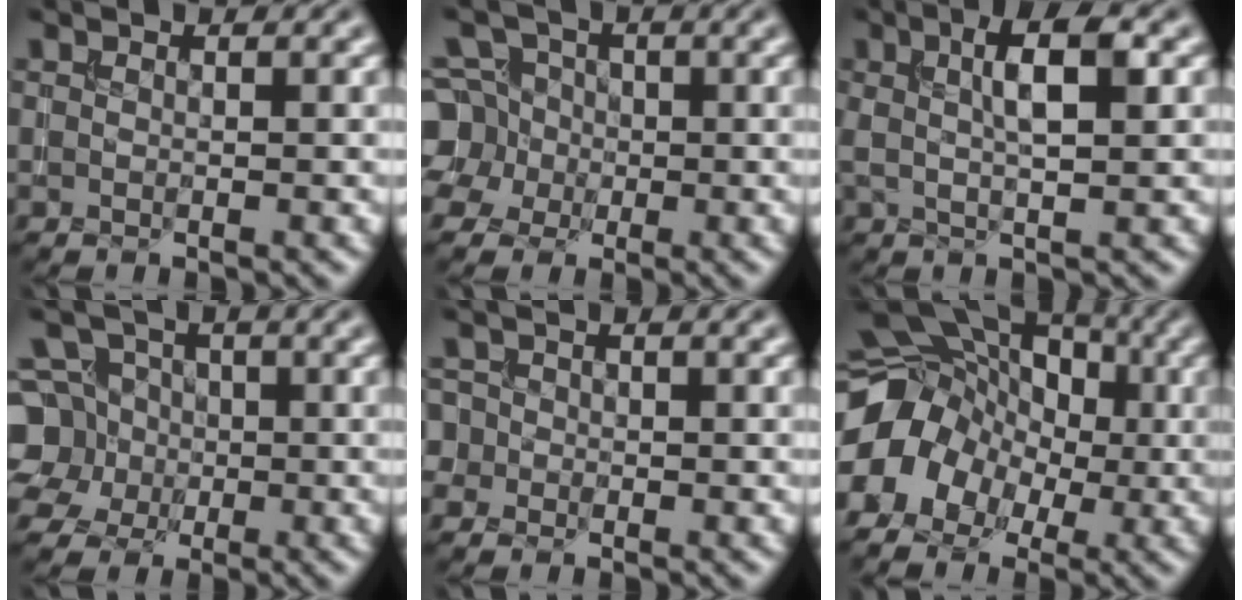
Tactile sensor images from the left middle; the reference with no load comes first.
{"total": 5.9, "force": [-0.6, 5.4, 2.3], "torque": [-0.046, 0.028, -0.043]}
{"total": 4.2, "force": [1.1, 0.9, 4.0], "torque": [-0.067, 0.007, 0.016]}
{"total": 7.9, "force": [-0.6, 7.2, 3.3], "torque": [-0.071, 0.030, -0.049]}
{"total": 2.1, "force": [-0.1, 2.0, 0.6], "torque": [0.002, 0.013, -0.021]}
{"total": 13.1, "force": [-1.7, 10.7, 7.3], "torque": [-0.125, 0.004, -0.056]}